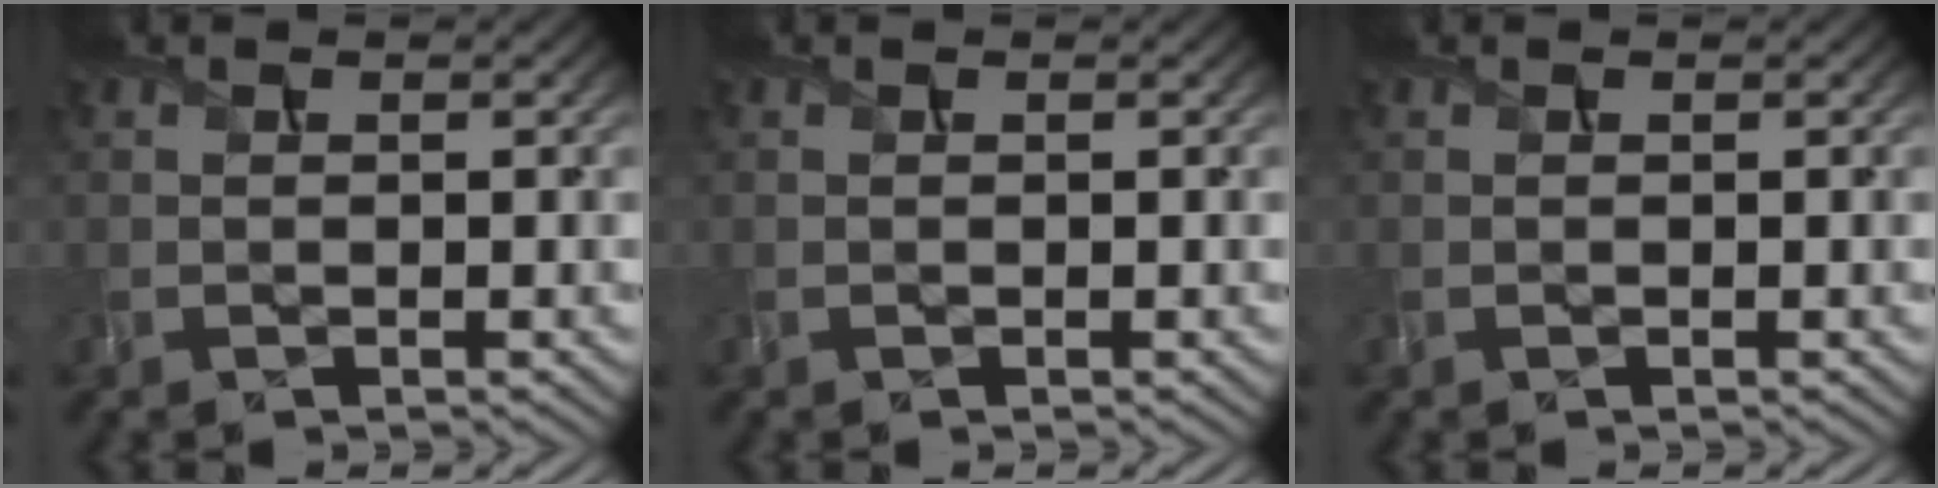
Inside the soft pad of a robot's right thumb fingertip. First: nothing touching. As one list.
[{"total": 0.0}, {"total": 0.0}]